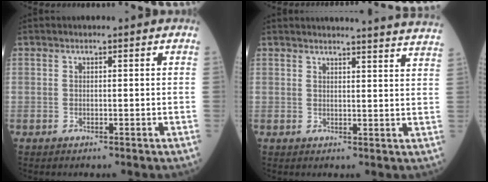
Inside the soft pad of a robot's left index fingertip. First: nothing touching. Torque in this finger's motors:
{"motor_torque": [0.42, -1.31, 0.14, 0.02]}